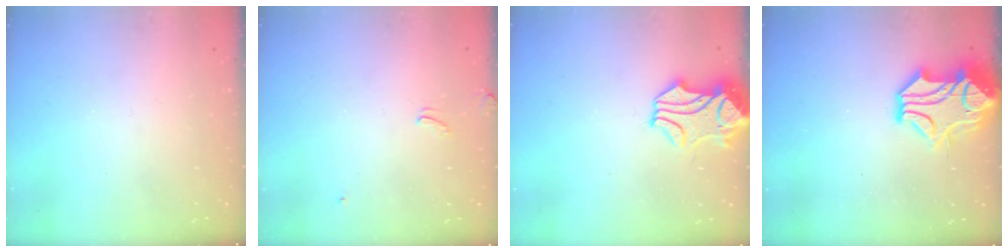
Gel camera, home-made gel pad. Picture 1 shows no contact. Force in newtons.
{"total": 2.0, "press": 2.0, "slide": 0.4}
{"total": 2.5, "press": 2.0, "slide": 1.4}
{"total": 5.2, "press": 4.7, "slide": 2.1}